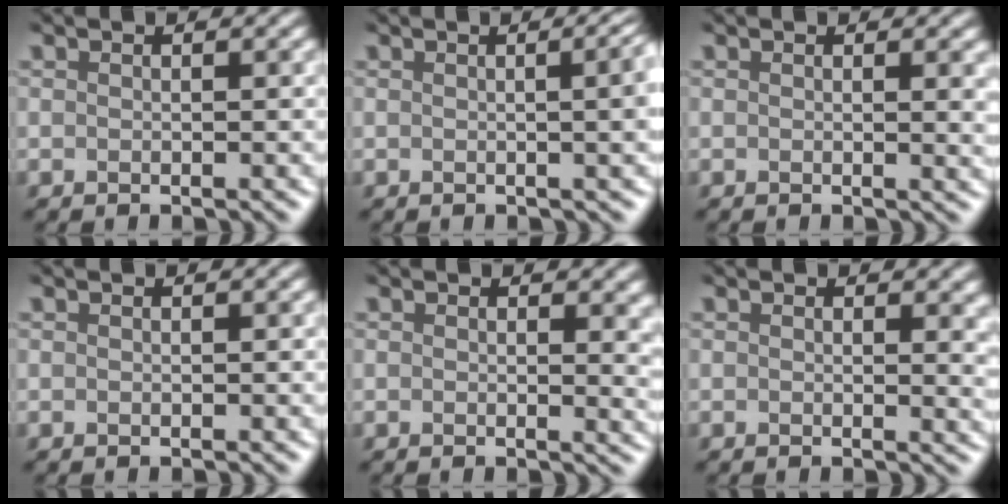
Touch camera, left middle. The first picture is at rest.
{"total": 6.6, "force": [0.7, 3.6, 5.5], "torque": [-0.008, 0.023, -0.024]}
{"total": 1.4, "force": [0.4, 0.5, 1.2], "torque": [-0.013, -0.006, 0.004]}
{"total": 0.0}
{"total": 2.5, "force": [0.5, 1.1, 2.2], "torque": [-0.025, -0.002, 0.004]}
{"total": 1.9, "force": [0.5, 0.8, 1.6], "torque": [-0.020, -0.002, 0.003]}